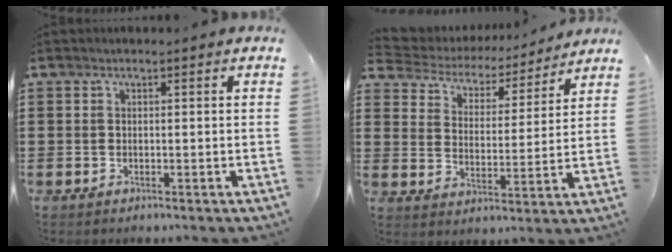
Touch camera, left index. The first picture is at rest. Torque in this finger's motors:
{"motor_torque": [2.14, 0.00, 0.08, -0.03]}